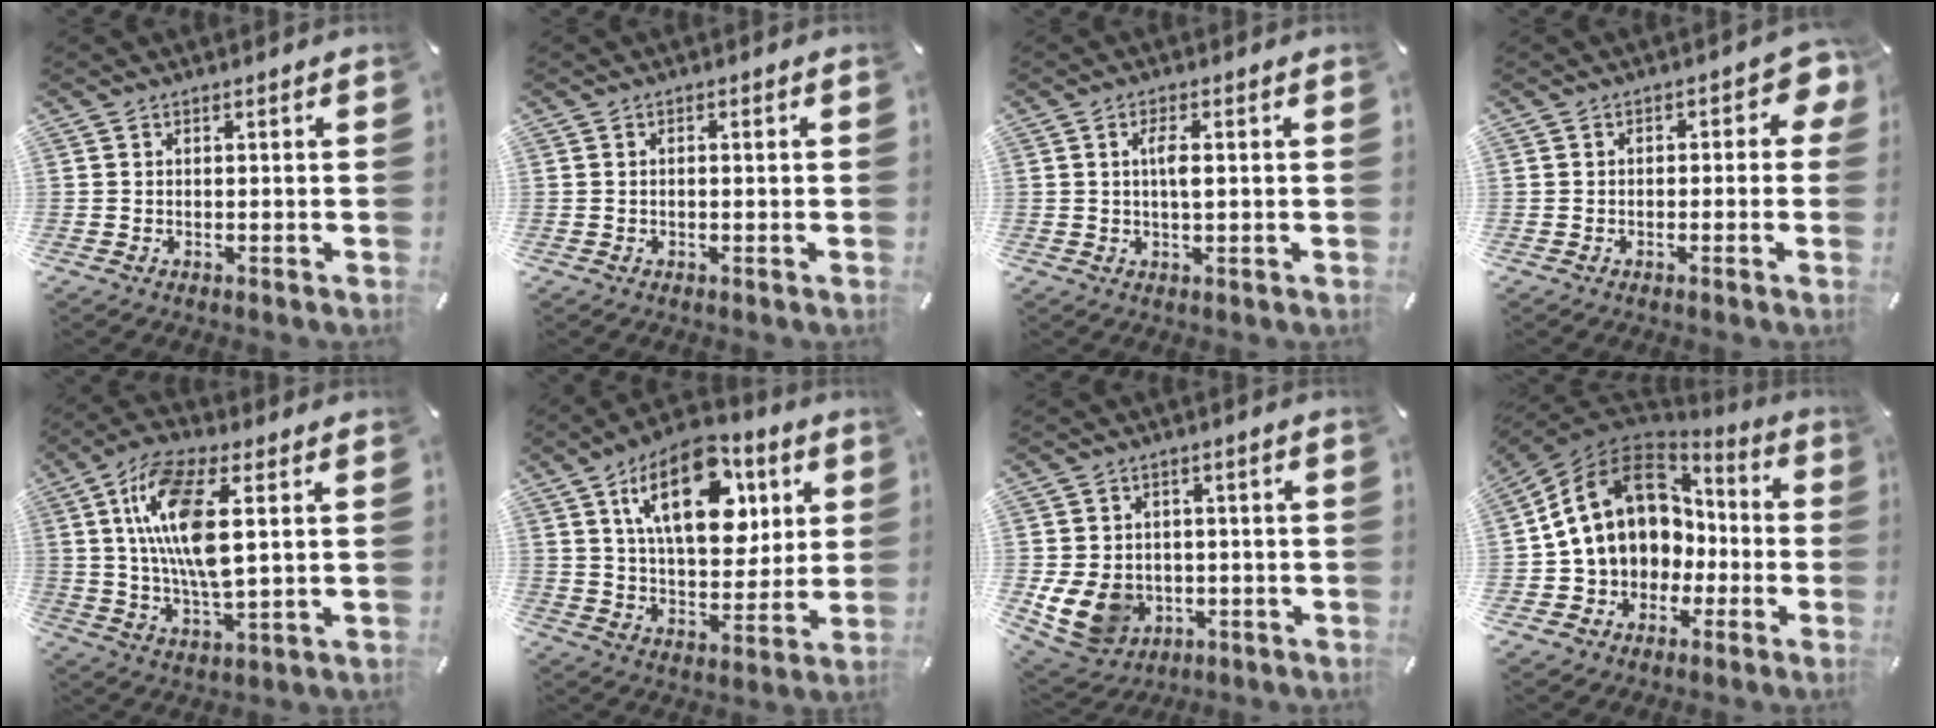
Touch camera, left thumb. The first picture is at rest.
{"total": 0.8, "force": [-0.1, 0.3, 0.7], "torque": [-0.013, 0.001, -0.003]}
{"total": 3.7, "force": [0.5, 0.9, 3.5], "torque": [-0.071, 0.001, 0.006]}
{"total": 3.8, "force": [-0.4, 2.4, 2.9], "torque": [-0.039, 0.008, -0.012]}
{"total": 15.4, "force": [3.9, 5.9, 13.7], "torque": [-0.283, -0.006, 0.064]}
{"total": 20.4, "force": [8.4, 11.5, 14.5], "torque": [-0.230, -0.017, 0.139]}
{"total": 9.7, "force": [-2.0, 8.4, 4.6], "torque": [-0.105, 0.007, -0.033]}
{"total": 16.3, "force": [2.7, 13.4, 8.9], "torque": [-0.198, -0.001, 0.053]}